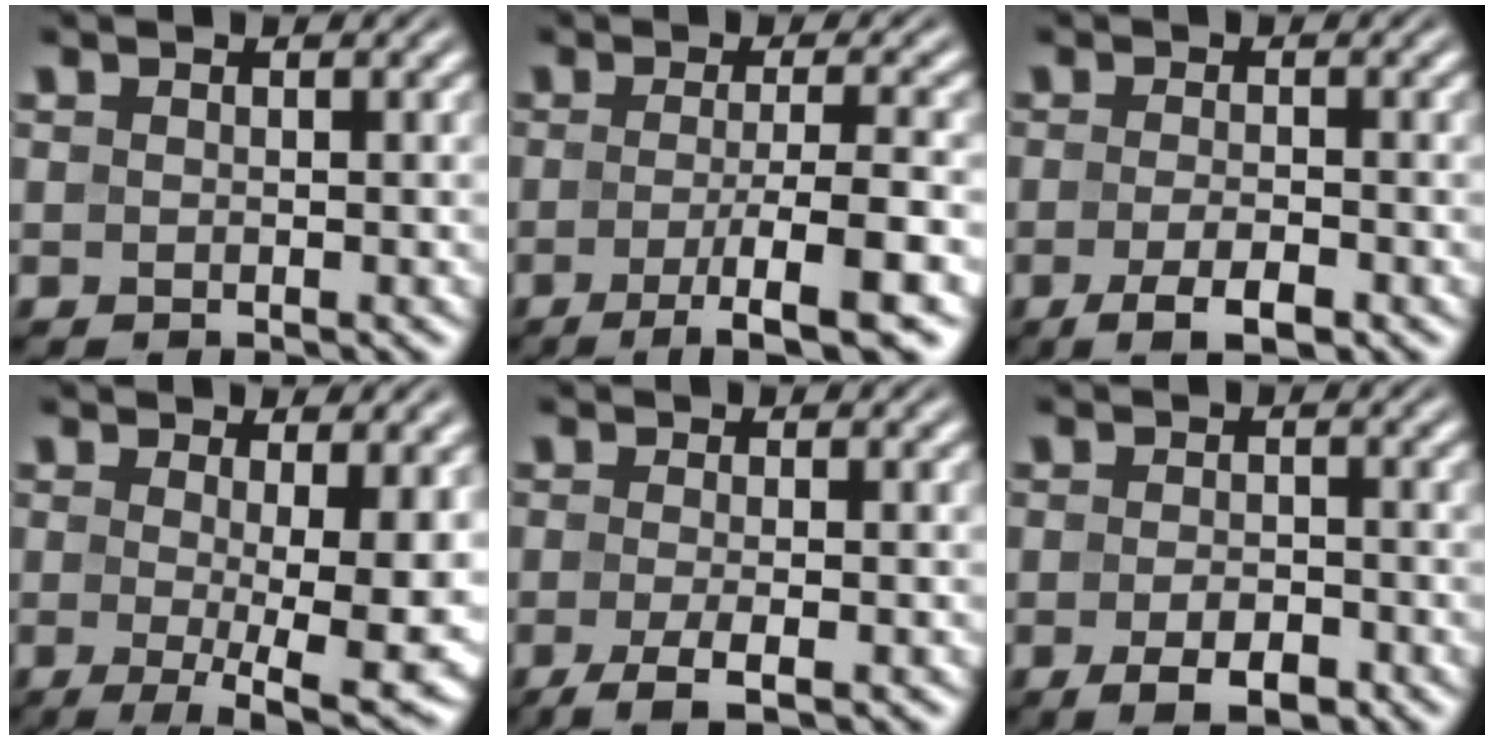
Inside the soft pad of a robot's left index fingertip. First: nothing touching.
{"total": 6.6, "force": [-2.5, 1.1, 6.0], "torque": [-0.087, -0.005, -0.046]}
{"total": 3.4, "force": [-1.7, 0.9, 2.8], "torque": [-0.056, -0.003, -0.030]}
{"total": 8.5, "force": [-0.5, 1.9, 8.3], "torque": [-0.114, -0.016, -0.003]}
{"total": 3.4, "force": [-1.4, 0.8, 2.9], "torque": [-0.053, -0.005, -0.031]}
{"total": 3.2, "force": [-1.5, 1.3, 2.5], "torque": [-0.042, -0.003, -0.025]}